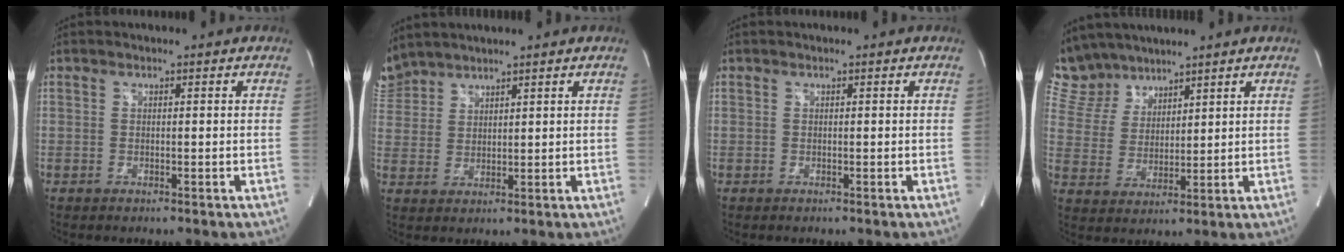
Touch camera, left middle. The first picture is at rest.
{"total": 5.5, "force": [5.2, 1.7, 0.2], "torque": [-0.012, 0.017, 0.112]}
{"total": 0.0}
{"total": 8.6, "force": [7.7, 3.6, 0.8], "torque": [-0.028, 0.016, 0.166]}